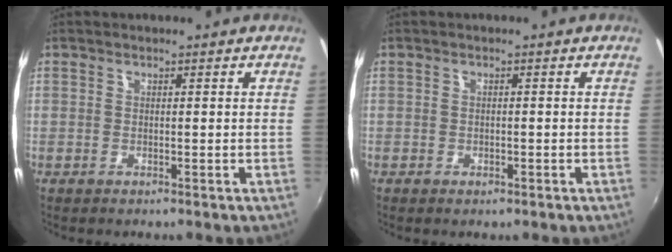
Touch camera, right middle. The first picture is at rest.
{"total": 1.3, "force": [-0.7, 1.0, 0.6], "torque": [-0.010, -0.003, -0.010]}